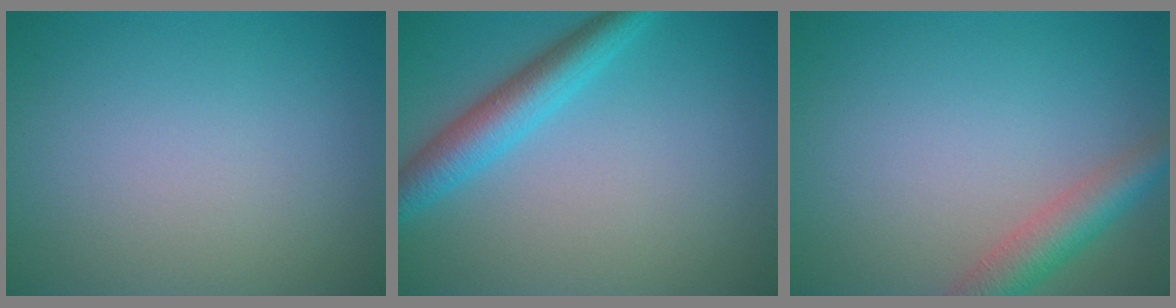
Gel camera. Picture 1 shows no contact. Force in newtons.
{"total": 4.2, "press": 4.2, "slide": 0.1}
{"total": 3.8, "press": 3.8, "slide": 0.2}